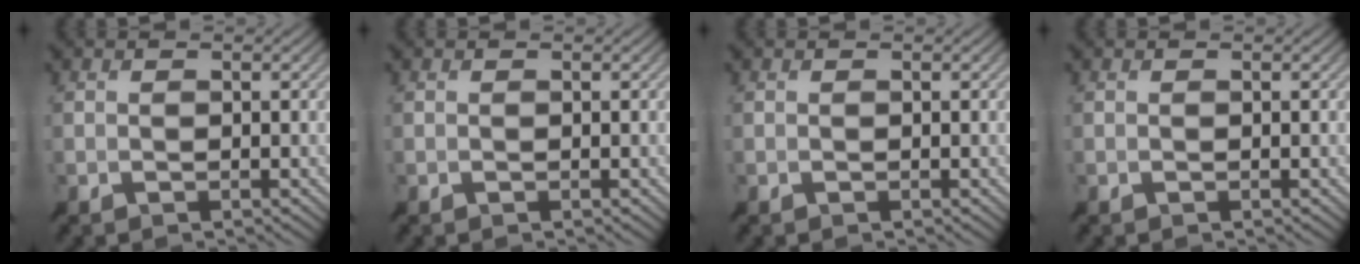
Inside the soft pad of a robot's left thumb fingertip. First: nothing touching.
{"total": 0.0}
{"total": 0.0}
{"total": 0.0}